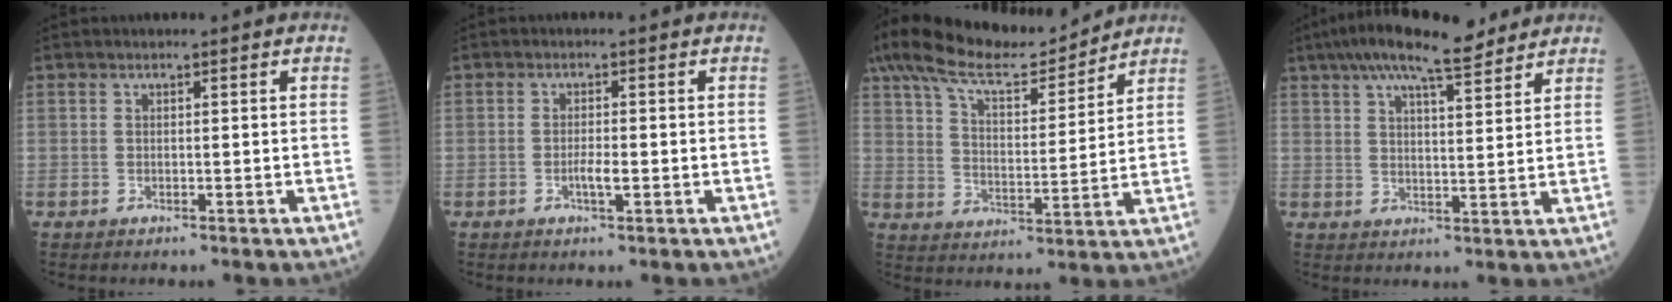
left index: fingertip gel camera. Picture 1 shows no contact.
{"total": 1.9, "force": [-0.6, 0.3, 1.7], "torque": [-0.035, 0.000, -0.010]}
{"total": 16.6, "force": [14.6, 3.1, 7.1], "torque": [-0.138, 0.021, 0.247]}
{"total": 13.2, "force": [10.4, 2.6, 7.8], "torque": [-0.134, 0.033, 0.161]}